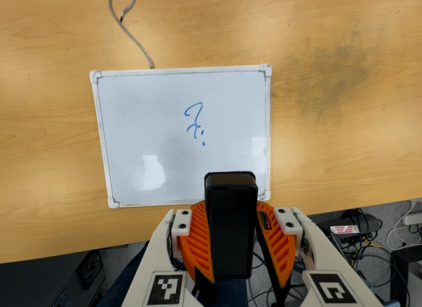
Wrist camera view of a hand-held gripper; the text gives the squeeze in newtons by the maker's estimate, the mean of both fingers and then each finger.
{"total": 8.6, "left": 8.1, "right": 9.1}